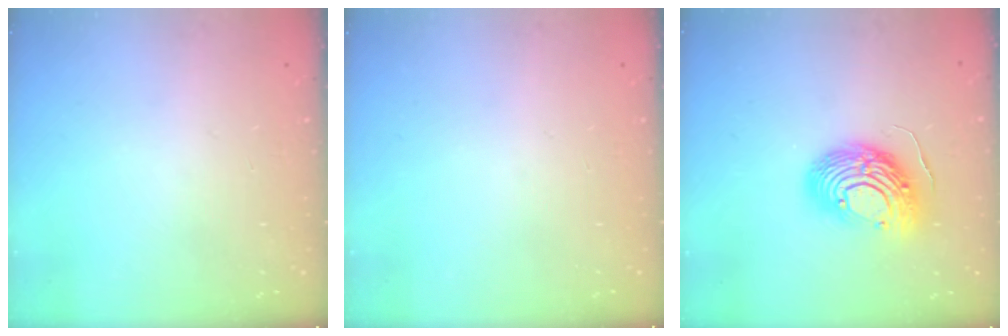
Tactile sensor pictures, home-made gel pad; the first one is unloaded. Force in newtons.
{"total": 0.0}
{"total": 13.9, "press": 13.8, "slide": 1.5}